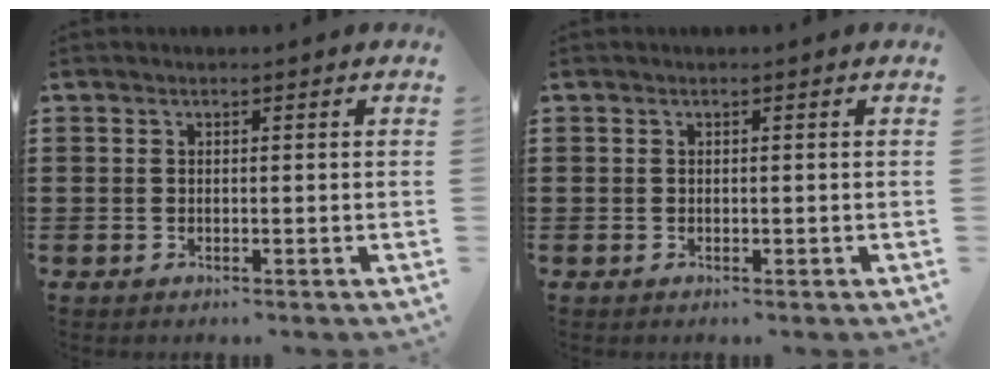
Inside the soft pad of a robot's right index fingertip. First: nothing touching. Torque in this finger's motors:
{"motor_torque": [0.00, 0.00, 0.01, 0.00]}